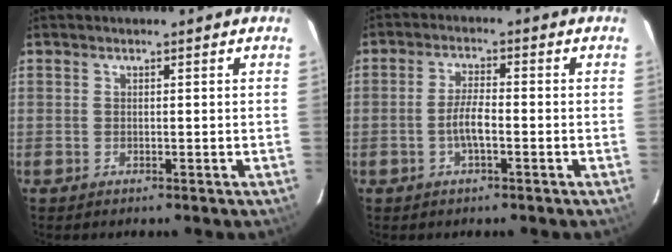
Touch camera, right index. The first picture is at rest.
{"total": 4.3, "force": [-1.4, 1.0, 3.9], "torque": [-0.081, 0.004, -0.025]}